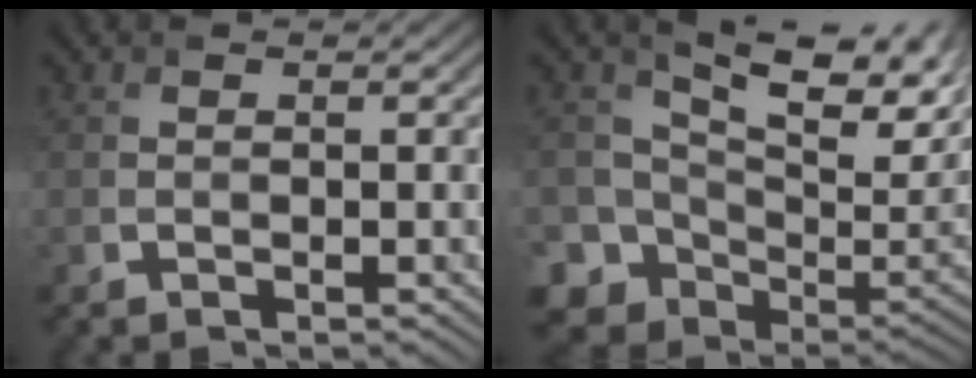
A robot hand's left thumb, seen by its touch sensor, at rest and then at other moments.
{"total": 12.7, "force": [5.3, 8.0, 8.4], "torque": [-0.179, -0.016, 0.096]}